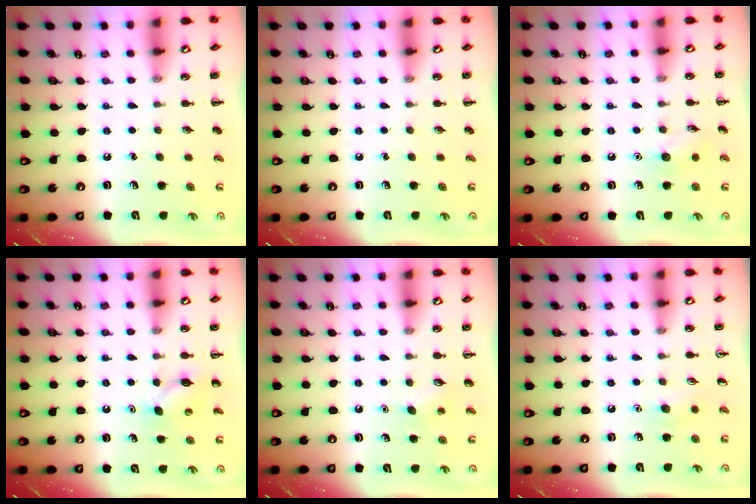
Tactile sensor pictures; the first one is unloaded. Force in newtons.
{"total": 0.0}
{"total": 6.6, "press": 6.4, "slide": 1.5}
{"total": 6.2, "press": 6.0, "slide": 1.7}
{"total": 3.4, "press": 3.3, "slide": 0.7}
{"total": 5.2, "press": 5.0, "slide": 1.6}